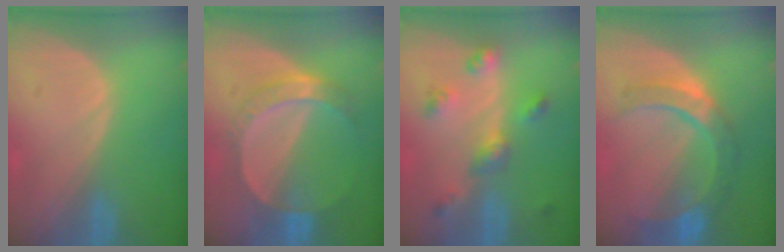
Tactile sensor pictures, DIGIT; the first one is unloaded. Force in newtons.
{"total": 7.3, "press": 6.4, "slide": 3.6}
{"total": 5.2, "press": 5.2, "slide": 0.2}
{"total": 7.7, "press": 7.6, "slide": 1.2}